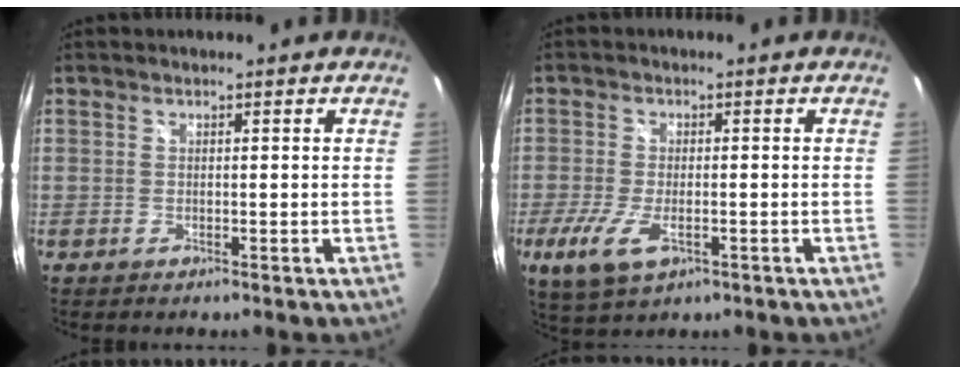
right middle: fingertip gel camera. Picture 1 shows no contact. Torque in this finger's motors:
{"motor_torque": [0.42, -0.42, 0.48, 0.14]}